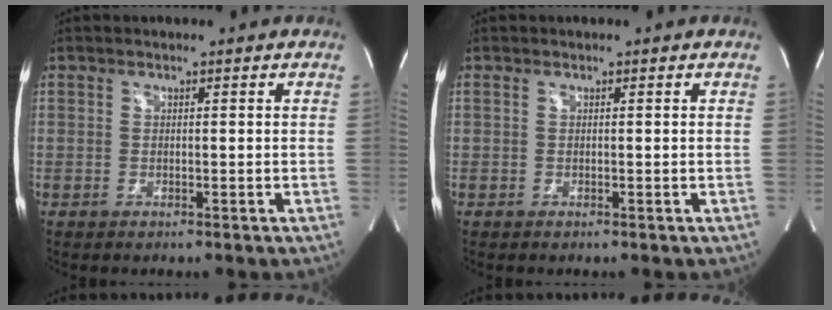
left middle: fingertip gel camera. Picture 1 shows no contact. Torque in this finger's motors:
{"motor_torque": [-0.03, -0.03, -0.10, 0.00]}